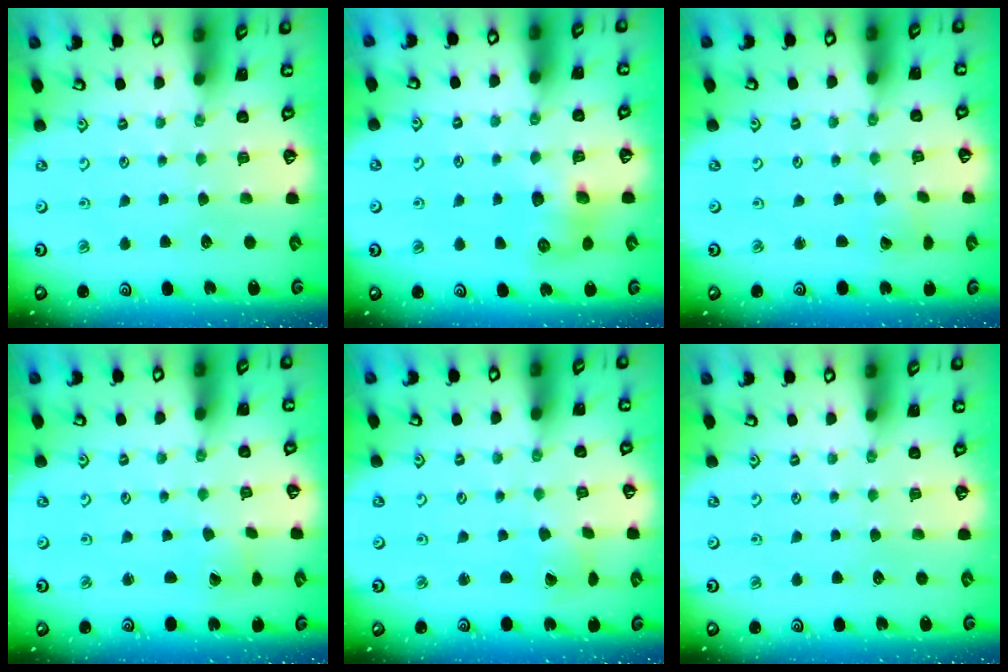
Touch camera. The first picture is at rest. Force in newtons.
{"total": 8.0, "press": 8.0, "slide": 0.5}
{"total": 1.7, "press": 1.7, "slide": 0.3}
{"total": 1.1, "press": 1.1, "slide": 0.1}
{"total": 2.2, "press": 2.2, "slide": 0.3}
{"total": 0.0}